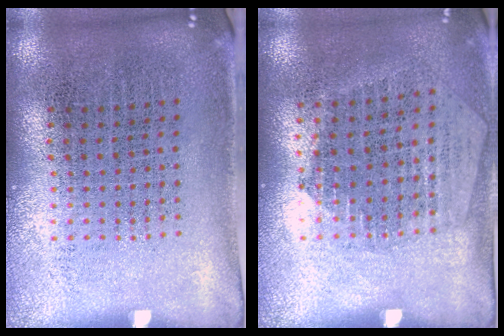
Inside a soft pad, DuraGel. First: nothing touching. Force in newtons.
{"total": 1.3, "press": 1.2, "slide": 0.5}